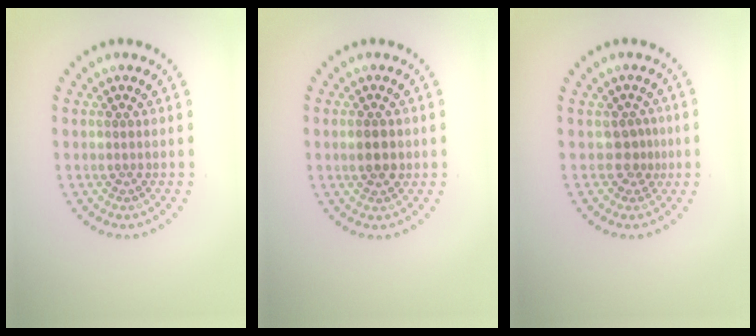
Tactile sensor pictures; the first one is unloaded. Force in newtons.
{"total": 2.3, "press": 2.3, "slide": 0.2}
{"total": 1.8, "press": 1.3, "slide": 1.1}